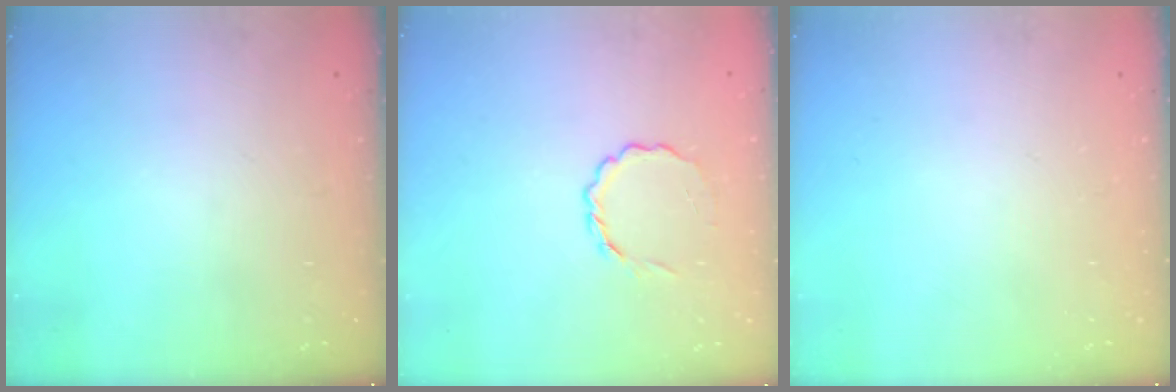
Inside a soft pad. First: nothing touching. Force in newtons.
{"total": 3.7, "press": 3.5, "slide": 1.4}
{"total": 0.0}